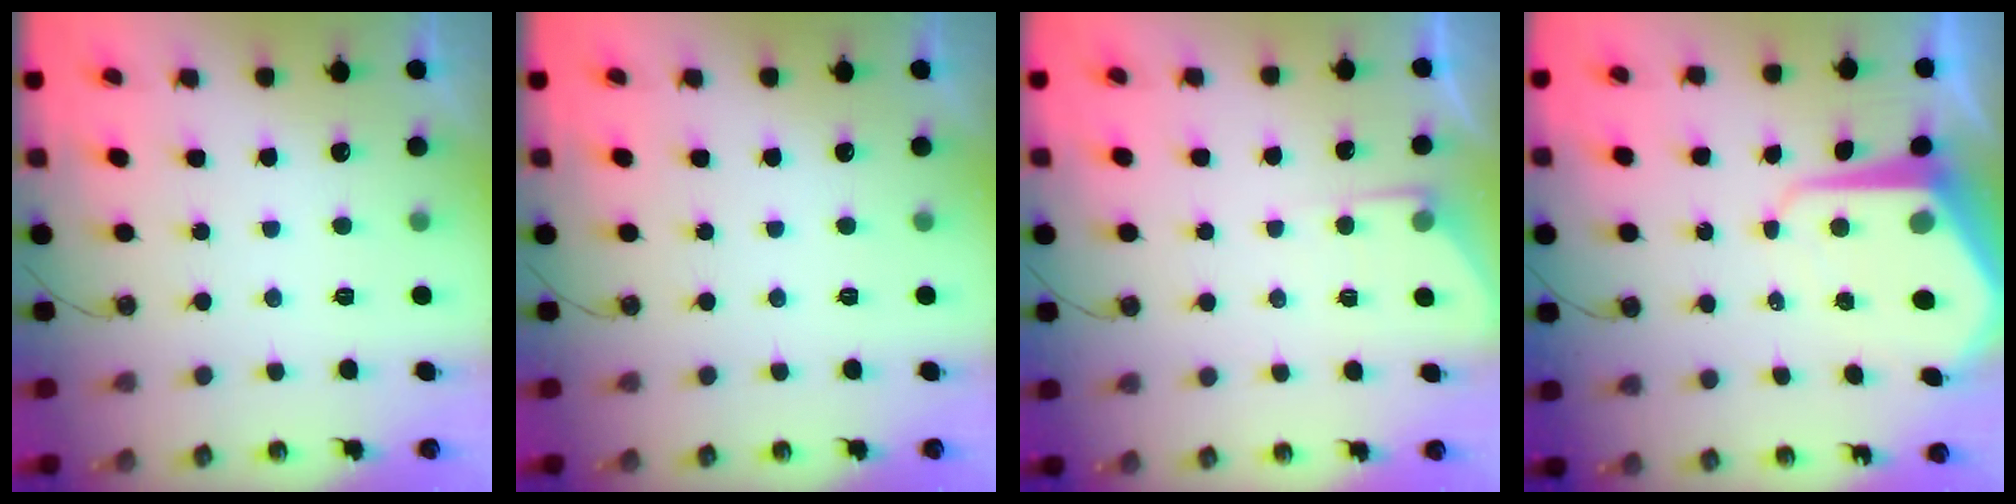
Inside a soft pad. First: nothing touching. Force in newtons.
{"total": 0.0}
{"total": 3.9, "press": 3.8, "slide": 0.6}
{"total": 10.6, "press": 10.6, "slide": 1.1}